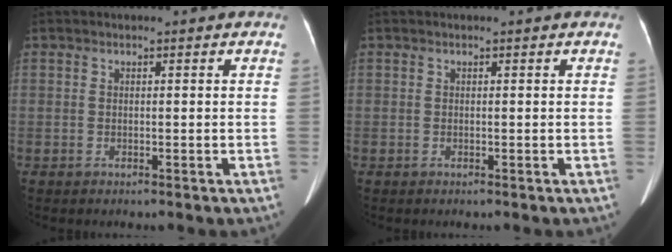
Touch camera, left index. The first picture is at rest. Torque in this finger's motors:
{"motor_torque": [0.01, -0.01, 0.00, 0.01]}